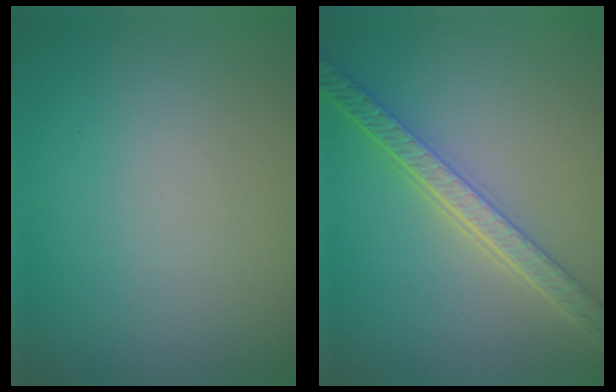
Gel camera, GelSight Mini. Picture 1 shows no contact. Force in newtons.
{"total": 5.1, "press": 4.2, "slide": 2.9}